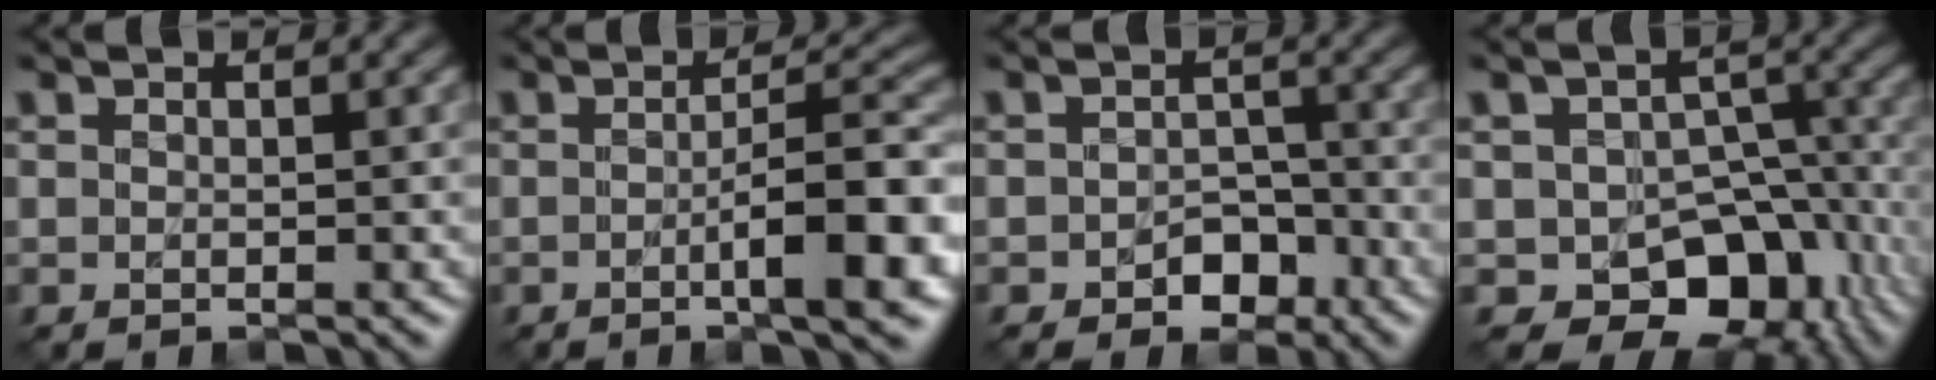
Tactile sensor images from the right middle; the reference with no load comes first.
{"total": 6.8, "force": [-1.7, 1.2, 6.5], "torque": [-0.092, 0.012, -0.030]}
{"total": 2.9, "force": [-1.4, 2.0, 1.5], "torque": [-0.017, 0.003, -0.021]}
{"total": 9.5, "force": [-3.9, 6.6, 5.7], "torque": [-0.069, -0.016, -0.060]}